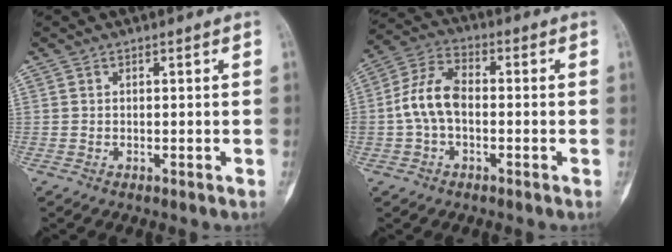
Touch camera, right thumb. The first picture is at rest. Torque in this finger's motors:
{"motor_torque": [0.12, 0.13, 0.66, 0.52, 0.23]}